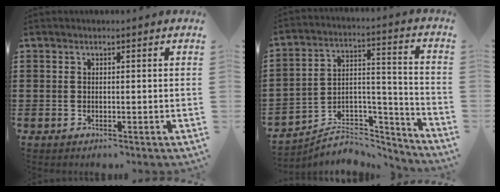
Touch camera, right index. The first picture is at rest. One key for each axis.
{"total": 5.6, "fx": -4.8, "fy": 2.8, "fz": 0.8, "tx": -0.011, "ty": 0.009, "tz": -0.091}